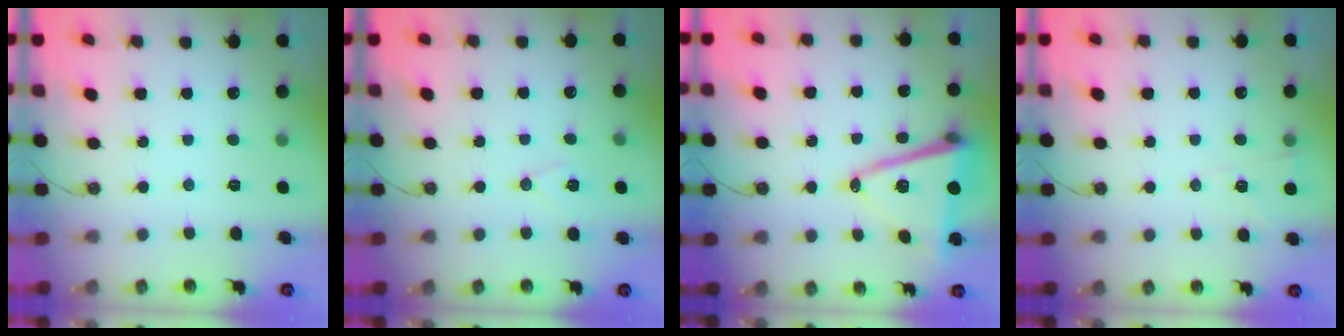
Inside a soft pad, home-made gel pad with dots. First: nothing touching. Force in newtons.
{"total": 7.2, "press": 5.7, "slide": 4.5}
{"total": 14.3, "press": 13.8, "slide": 3.9}
{"total": 3.6, "press": 3.1, "slide": 1.8}